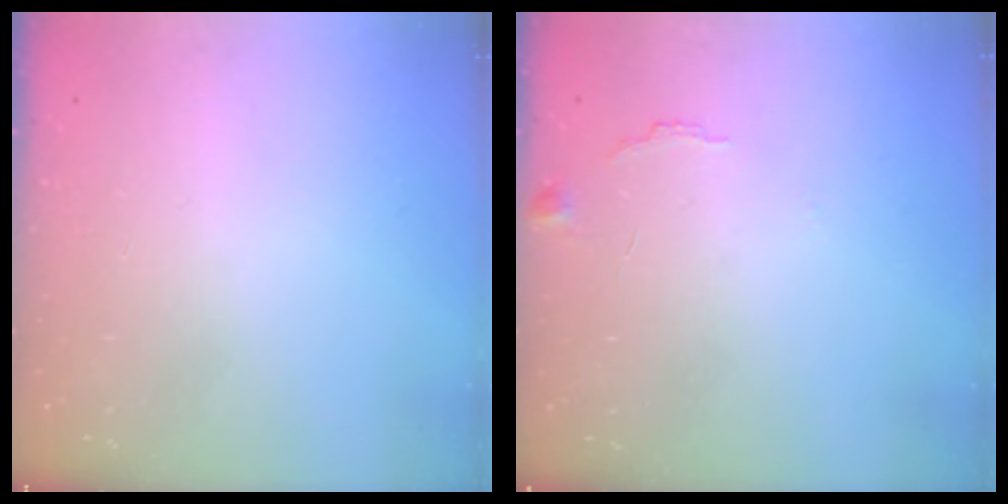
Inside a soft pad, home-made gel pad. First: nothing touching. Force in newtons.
{"total": 7.0, "press": 7.0, "slide": 0.6}